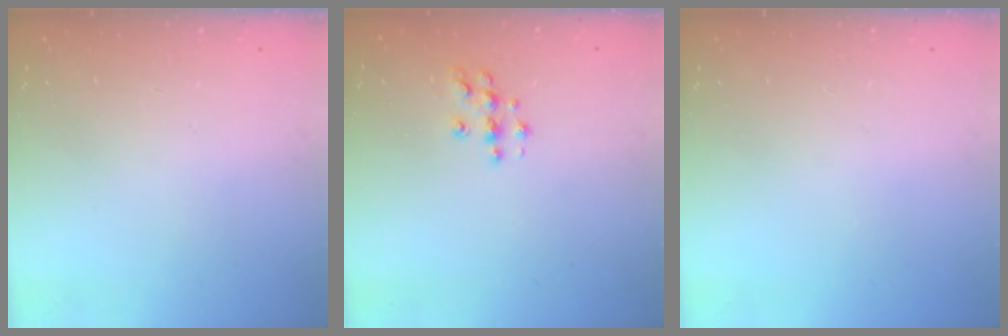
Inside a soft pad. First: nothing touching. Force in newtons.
{"total": 5.2, "press": 5.1, "slide": 0.5}
{"total": 0.0}